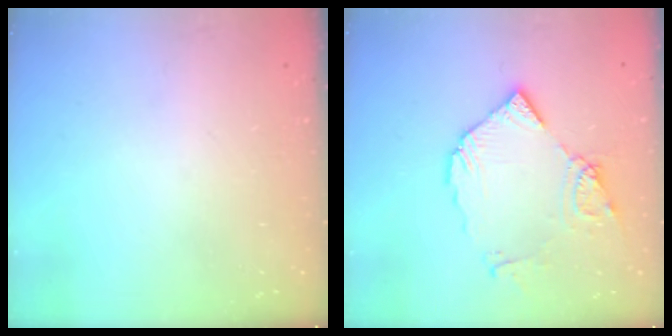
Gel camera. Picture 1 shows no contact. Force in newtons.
{"total": 12.2, "press": 12.1, "slide": 1.3}